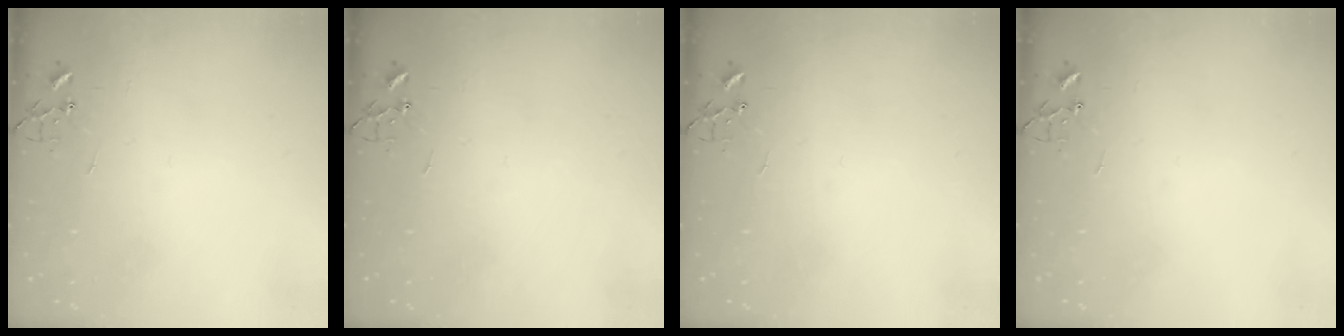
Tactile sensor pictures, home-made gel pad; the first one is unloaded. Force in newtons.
{"total": 0.0}
{"total": 0.0}
{"total": 0.0}